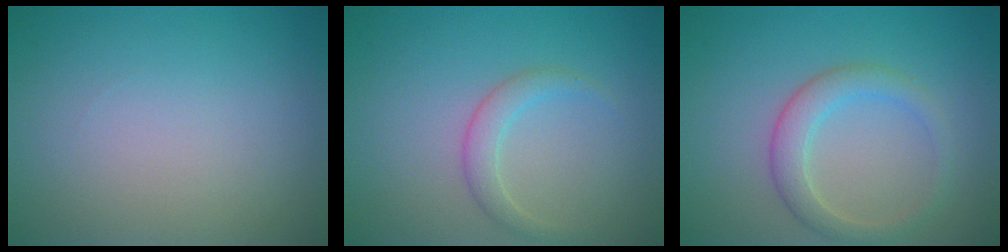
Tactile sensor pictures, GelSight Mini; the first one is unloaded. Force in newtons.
{"total": 1.9, "press": 1.9, "slide": 0.1}
{"total": 3.0, "press": 3.0, "slide": 0.1}